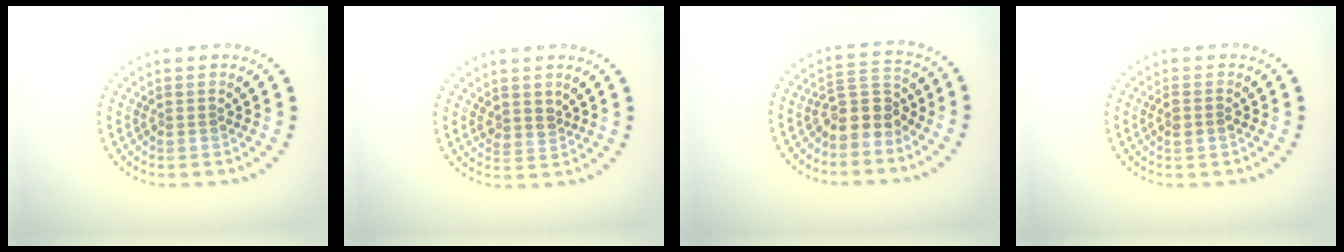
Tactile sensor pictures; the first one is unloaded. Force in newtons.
{"total": 1.5, "press": 1.2, "slide": 0.9}
{"total": 3.4, "press": 3.1, "slide": 1.5}
{"total": 1.0, "press": 1.0, "slide": 0.2}